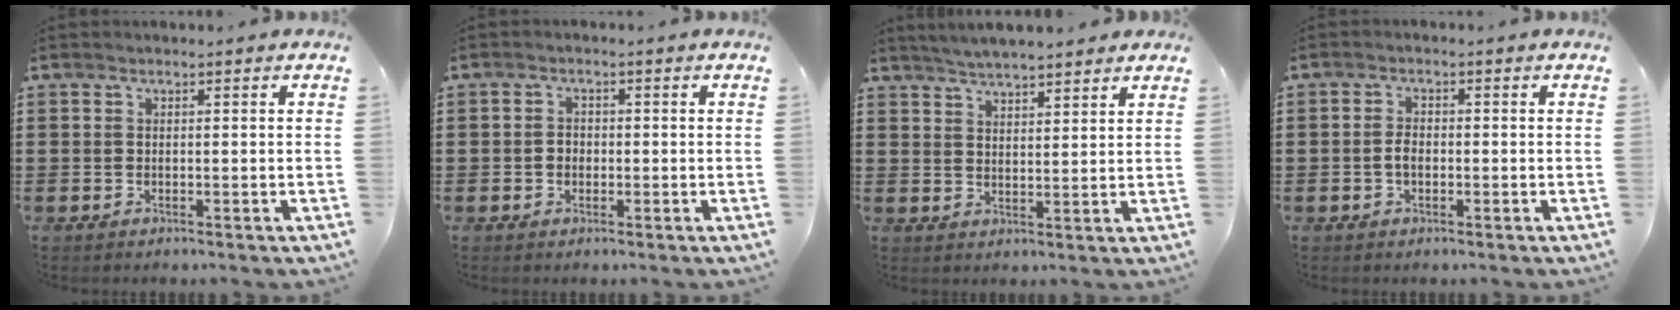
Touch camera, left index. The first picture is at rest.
{"total": 1.6, "force": [-0.3, 1.3, 0.9], "torque": [-0.019, 0.007, -0.008]}
{"total": 3.5, "force": [3.5, 0.0, 0.6], "torque": [-0.022, -0.009, 0.063]}
{"total": 2.1, "force": [-0.5, 1.2, 1.7], "torque": [-0.042, 0.000, -0.012]}